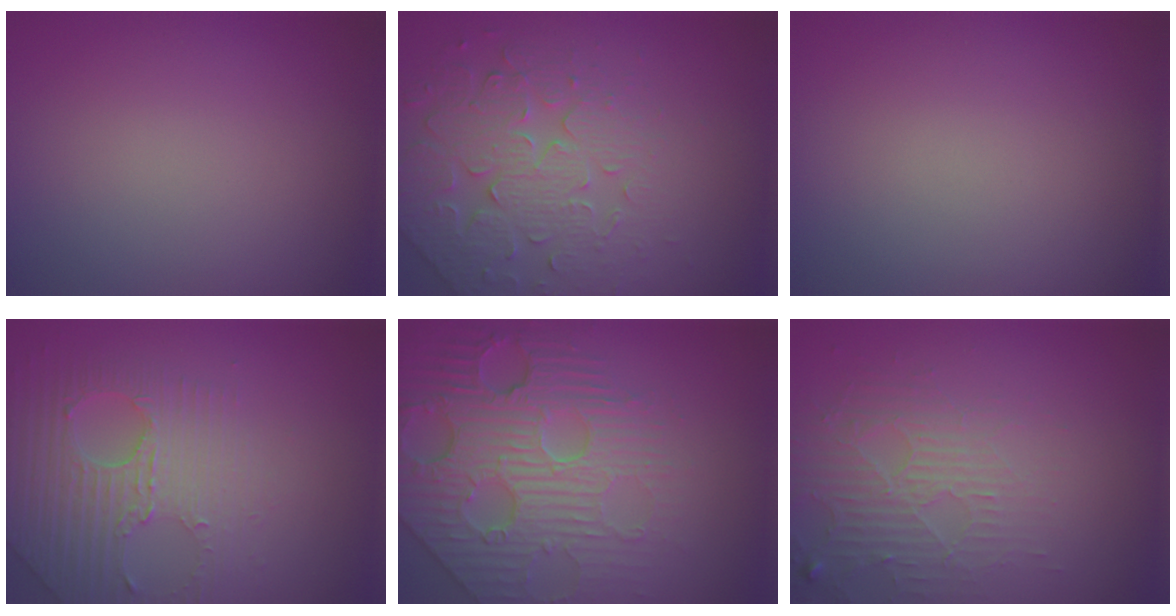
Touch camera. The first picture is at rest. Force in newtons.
{"total": 4.8, "press": 4.7, "slide": 1.1}
{"total": 0.0}
{"total": 4.1, "press": 3.9, "slide": 1.1}
{"total": 7.5, "press": 5.9, "slide": 4.7}
{"total": 3.8, "press": 2.9, "slide": 2.4}